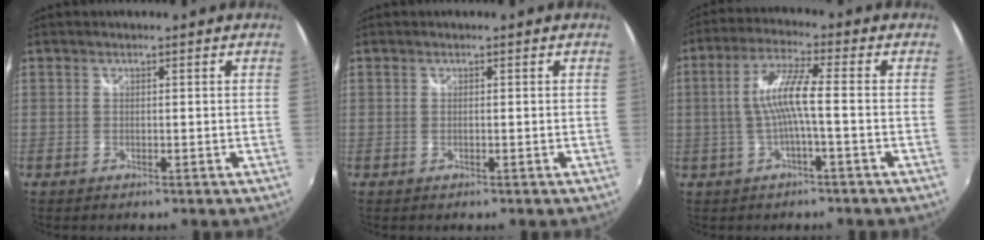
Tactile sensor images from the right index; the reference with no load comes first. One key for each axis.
{"total": 0.0}
{"total": 7.3, "fx": -1.1, "fy": 0.0, "fz": 7.2, "tx": -0.153, "ty": 0.008, "tz": -0.017}